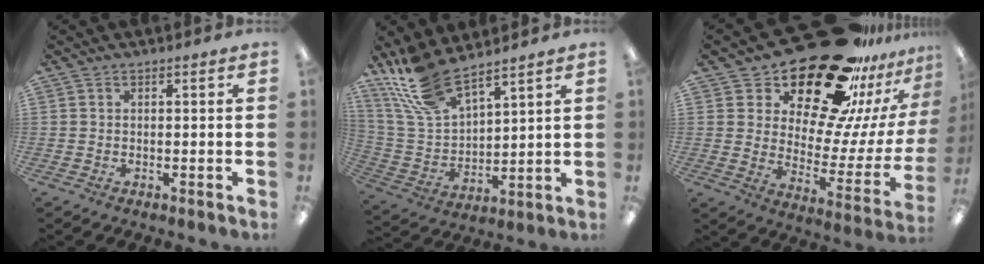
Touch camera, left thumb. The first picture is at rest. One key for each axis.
{"total": 15.4, "fx": 12.1, "fy": 5.4, "fz": 7.8, "tx": -0.187, "ty": -0.056, "tz": 0.224}
{"total": 26.7, "fx": 20.2, "fy": 10.9, "fz": 13.5, "tx": -0.194, "ty": -0.145, "tz": 0.351}